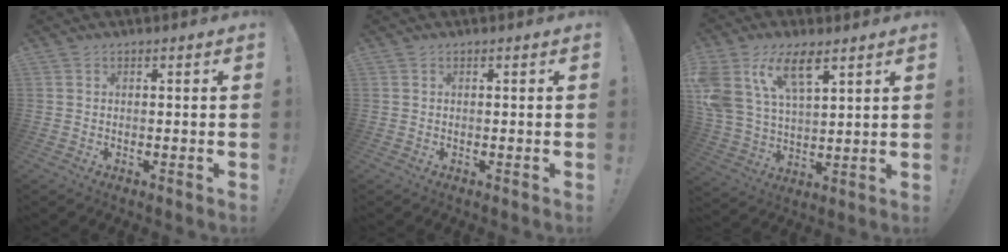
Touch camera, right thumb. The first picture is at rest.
{"total": 0.0}
{"total": 14.2, "force": [8.2, 7.1, 9.2], "torque": [-0.193, -0.032, 0.151]}